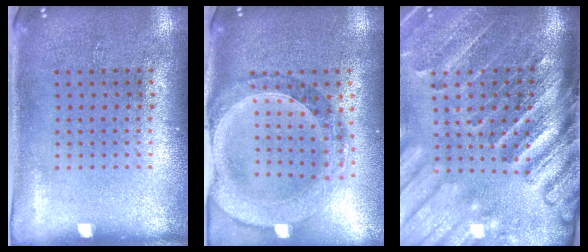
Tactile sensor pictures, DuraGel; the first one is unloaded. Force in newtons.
{"total": 1.4, "press": 1.4, "slide": 0.3}
{"total": 4.3, "press": 3.3, "slide": 2.8}